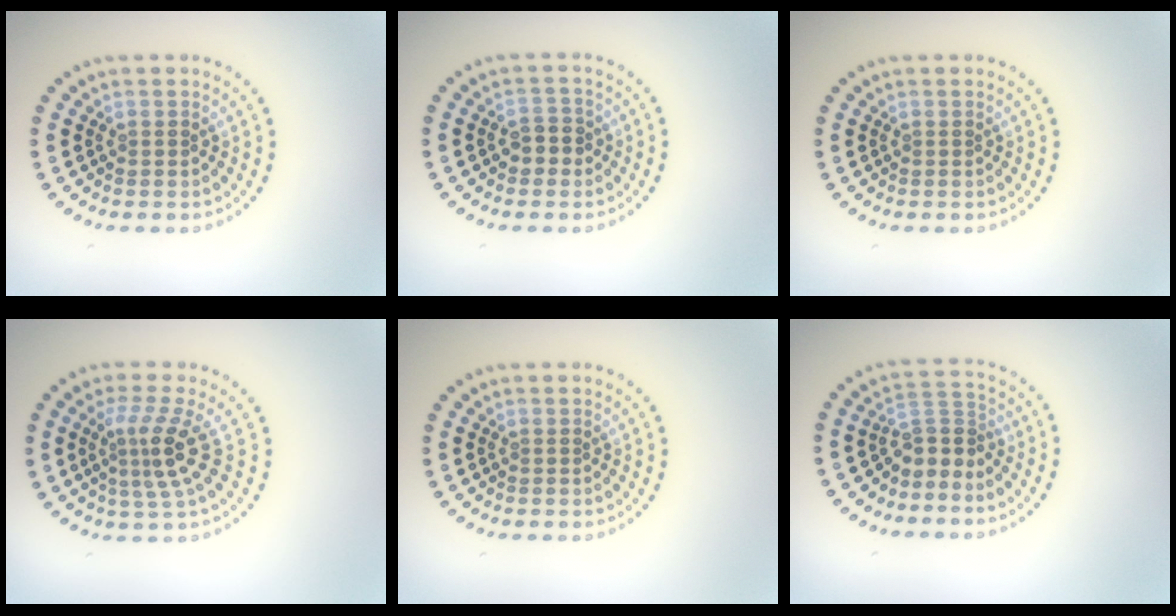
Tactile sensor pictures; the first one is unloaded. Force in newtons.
{"total": 1.9, "press": 1.8, "slide": 0.5}
{"total": 0.0}
{"total": 3.7, "press": 2.7, "slide": 2.5}
{"total": 0.0}
{"total": 2.8, "press": 1.9, "slide": 2.0}